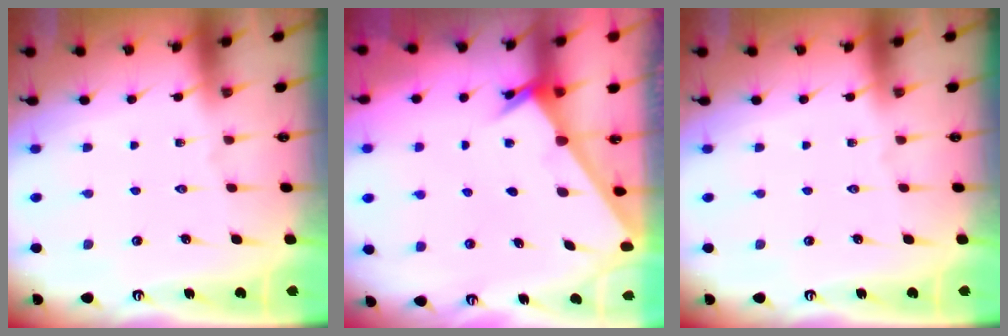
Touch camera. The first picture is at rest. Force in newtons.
{"total": 2.4, "press": 2.4, "slide": 0.2}
{"total": 0.0}